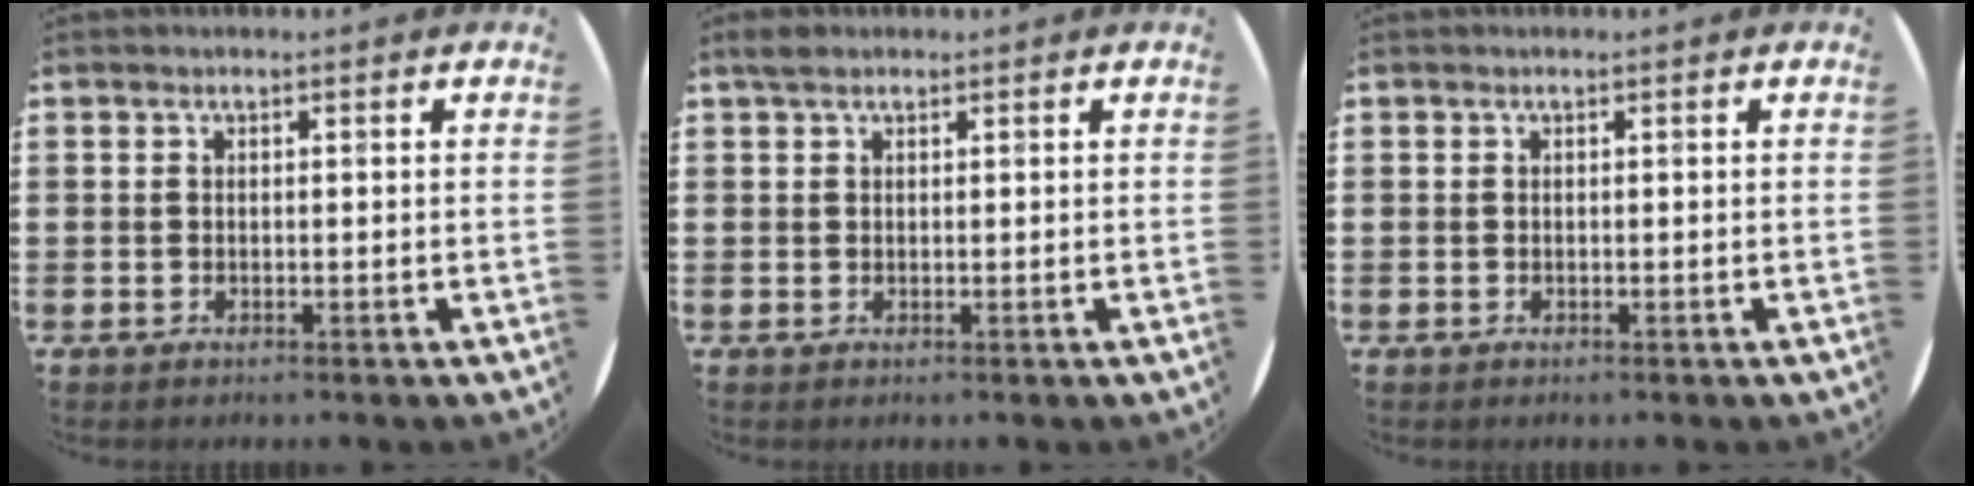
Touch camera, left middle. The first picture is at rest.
{"total": 1.2, "force": [1.0, 0.6, 0.5], "torque": [-0.003, 0.001, 0.016]}
{"total": 0.0}